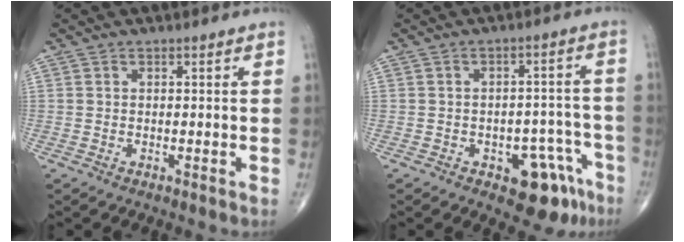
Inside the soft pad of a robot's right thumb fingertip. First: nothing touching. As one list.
[{"total": 9.7, "force": [-5.3, 5.0, 6.4], "torque": [-0.041, 0.043, -0.062]}]